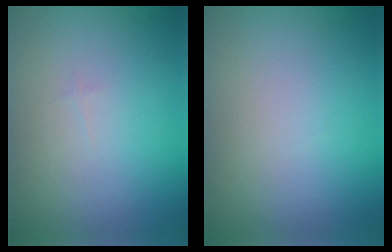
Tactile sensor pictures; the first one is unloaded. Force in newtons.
{"total": 0.0}